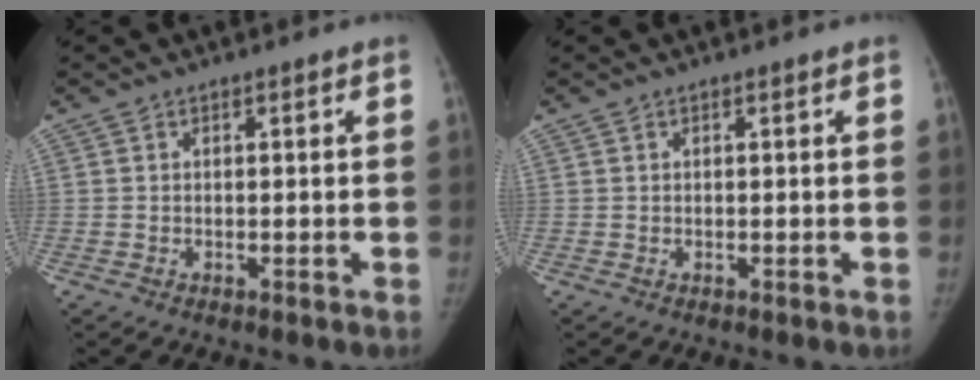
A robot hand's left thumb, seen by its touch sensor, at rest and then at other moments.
{"total": 0.0}